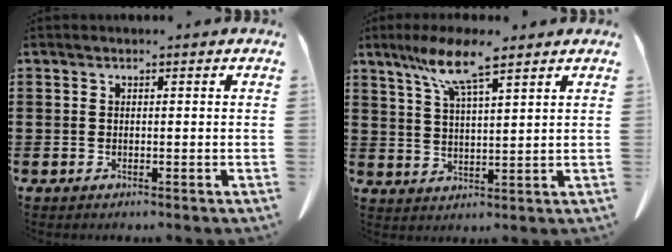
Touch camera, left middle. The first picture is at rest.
{"total": 8.0, "force": [5.5, 0.8, 5.7], "torque": [-0.124, -0.005, 0.096]}